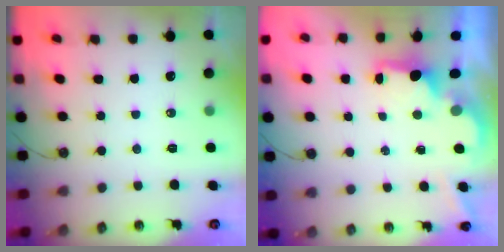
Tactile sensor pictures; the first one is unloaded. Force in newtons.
{"total": 2.0, "press": 1.9, "slide": 0.7}